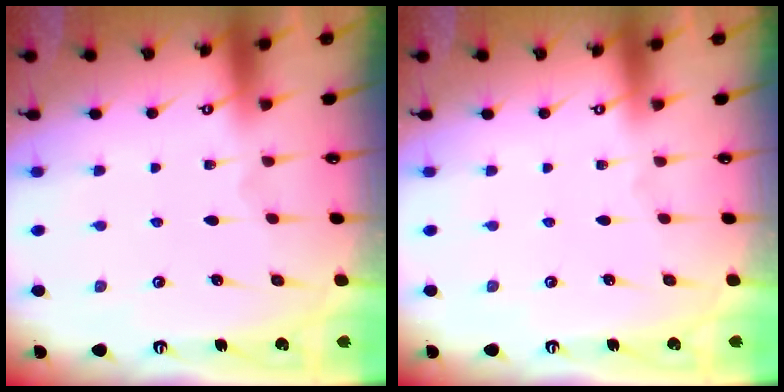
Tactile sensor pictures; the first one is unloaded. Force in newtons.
{"total": 0.0}